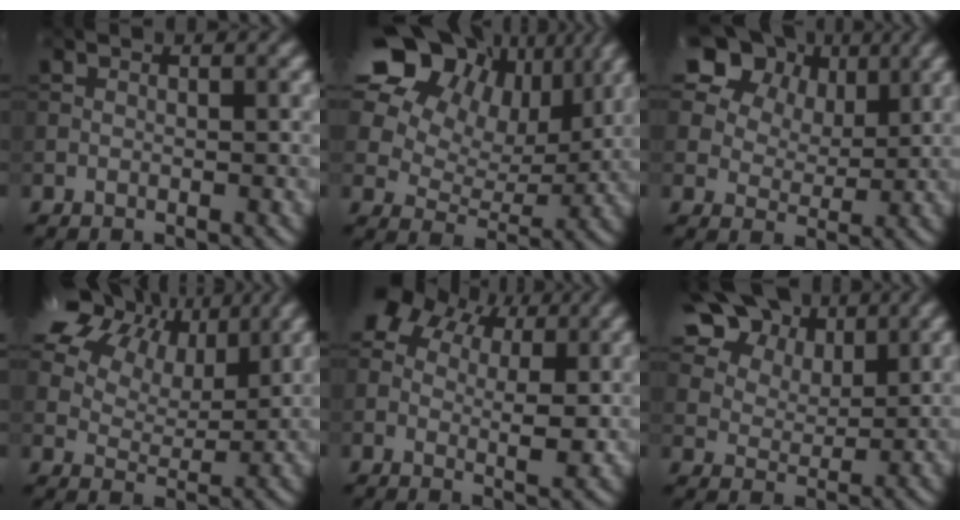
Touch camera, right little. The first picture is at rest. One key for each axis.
{"total": 18.7, "fx": 9.7, "fy": 12.6, "fz": 9.8, "tx": -0.229, "ty": 0.064, "tz": 0.176}
{"total": 15.4, "fx": 9.1, "fy": 10.4, "fz": 6.9, "tx": -0.181, "ty": 0.030, "tz": 0.185}
{"total": 15.0, "fx": 8.5, "fy": 9.5, "fz": 8.0, "tx": -0.173, "ty": 0.030, "tz": 0.162}
{"total": 7.1, "fx": 3.4, "fy": 4.3, "fz": 4.6, "tx": -0.084, "ty": 0.004, "tz": 0.056}
{"total": 11.0, "fx": 7.2, "fy": 6.1, "fz": 5.6, "tx": -0.132, "ty": 0.010, "tz": 0.127}